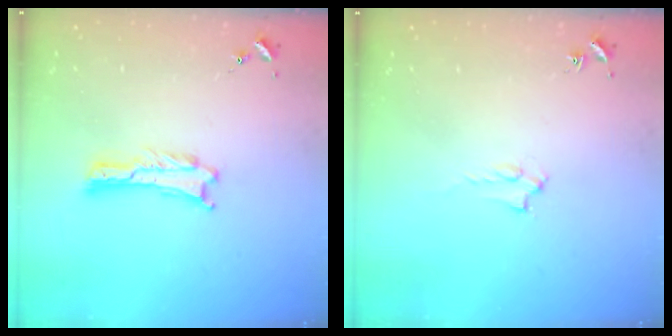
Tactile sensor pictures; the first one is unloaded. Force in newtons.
{"total": 1.4, "press": 1.4, "slide": 0.2}